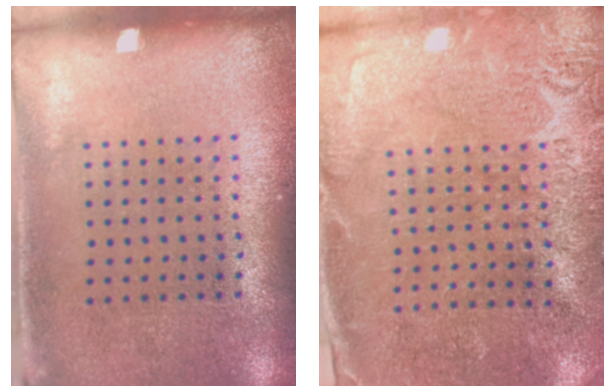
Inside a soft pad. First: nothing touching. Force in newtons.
{"total": 2.7, "press": 2.7, "slide": 0.4}